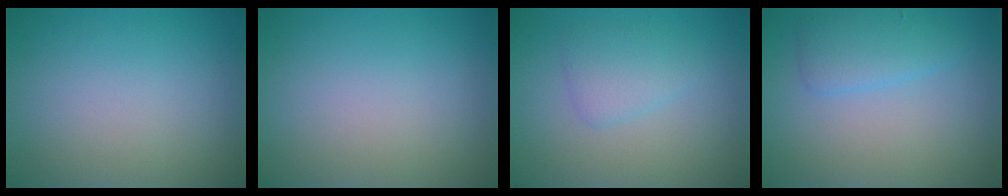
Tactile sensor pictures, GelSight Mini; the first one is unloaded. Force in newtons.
{"total": 0.0}
{"total": 2.1, "press": 2.1, "slide": 0.0}
{"total": 2.6, "press": 2.6, "slide": 0.1}